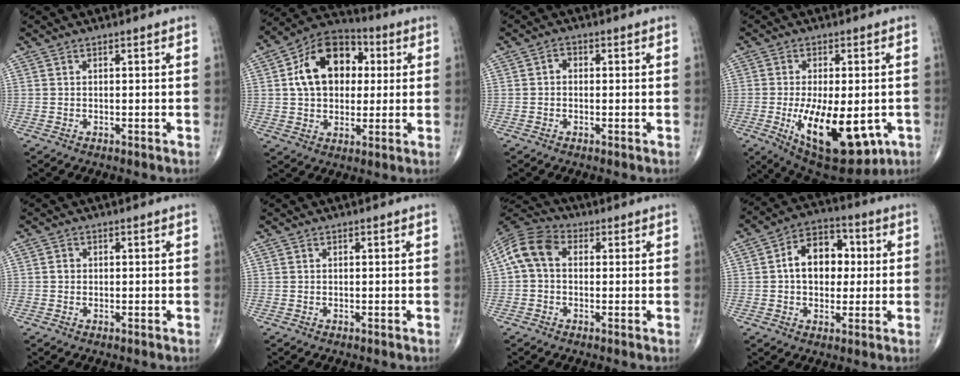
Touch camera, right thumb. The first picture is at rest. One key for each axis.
{"total": 16.0, "fx": 3.1, "fy": 11.3, "fz": 10.9, "tx": -0.146, "ty": 0.015, "tz": 0.044}
{"total": 1.7, "fx": 0.0, "fy": 1.4, "fz": 1.0, "tx": -0.005, "ty": 0.010, "tz": -0.007}
{"total": 18.4, "fx": -5.0, "fy": 8.4, "fz": 15.6, "tx": -0.240, "ty": -0.017, "tz": -0.054}
{"total": 1.1, "fx": 0.0, "fy": 1.0, "fz": 0.4, "tx": -0.003, "ty": 0.003, "tz": -0.001}
{"total": 0.0}
{"total": 8.7, "fx": 0.8, "fy": 6.2, "fz": 5.9, "tx": -0.113, "ty": 0.029, "tz": 0.003}
{"total": 11.6, "fx": 1.2, "fy": 8.2, "fz": 8.1, "tx": -0.092, "ty": 0.021, "tz": 0.011}